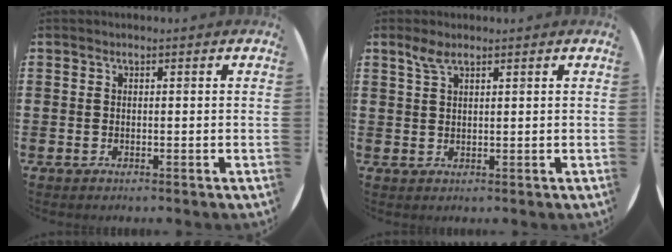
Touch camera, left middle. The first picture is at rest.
{"total": 2.2, "force": [1.6, 0.6, 1.5], "torque": [-0.033, 0.004, 0.028]}